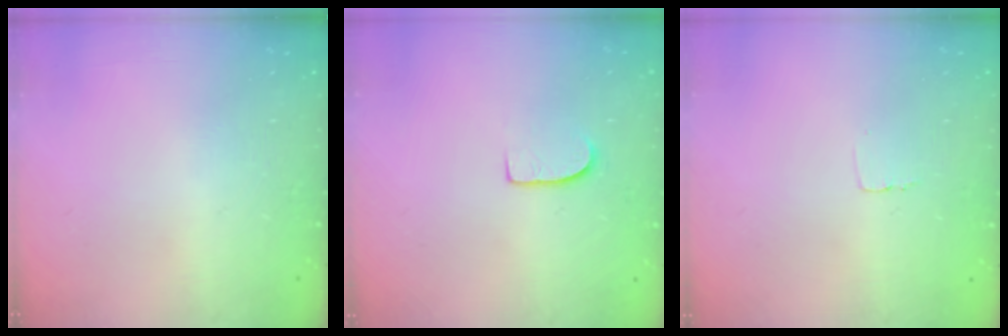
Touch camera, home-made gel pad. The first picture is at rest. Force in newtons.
{"total": 5.8, "press": 5.8, "slide": 0.5}
{"total": 2.6, "press": 2.6, "slide": 0.1}